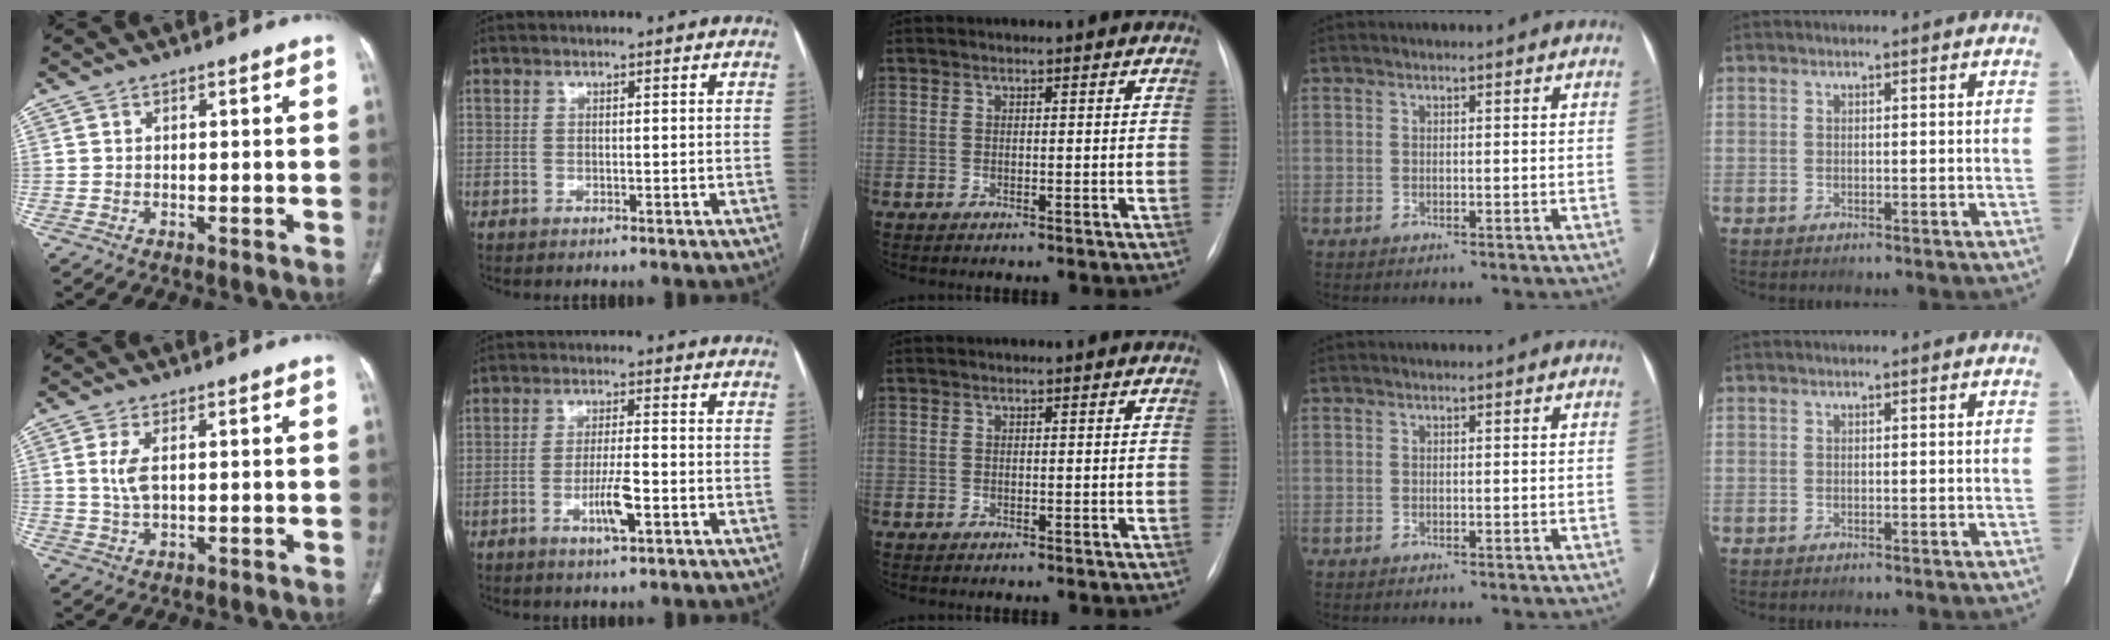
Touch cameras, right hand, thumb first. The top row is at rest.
{"thumb": {"total": 4.3, "force": [0.9, 2.0, 3.7], "torque": [-0.087, -0.004, 0.025]}, "index": {"total": 5.3, "force": [-2.2, 0.6, 4.8], "torque": [-0.092, -0.005, -0.038]}}